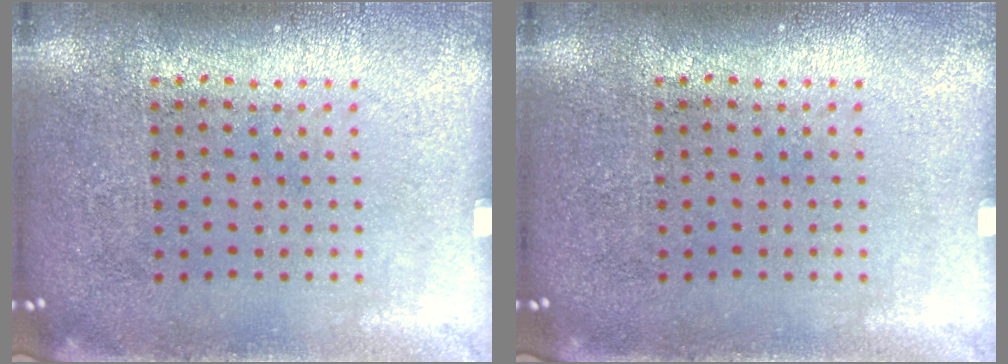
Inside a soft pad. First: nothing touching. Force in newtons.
{"total": 0.0}